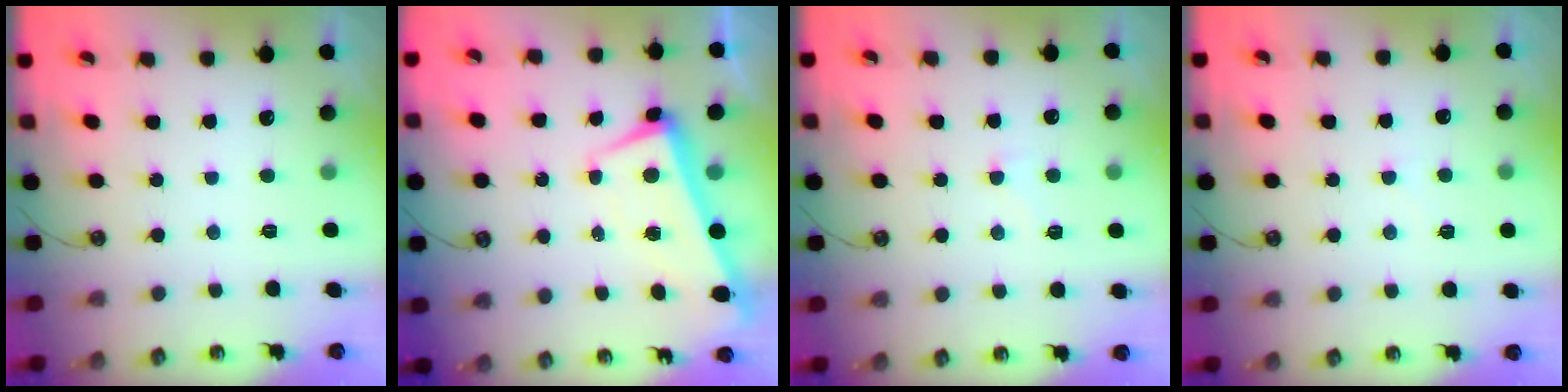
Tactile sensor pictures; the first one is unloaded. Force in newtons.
{"total": 2.2, "press": 2.1, "slide": 0.7}
{"total": 3.4, "press": 3.3, "slide": 0.8}
{"total": 5.2, "press": 5.2, "slide": 0.6}